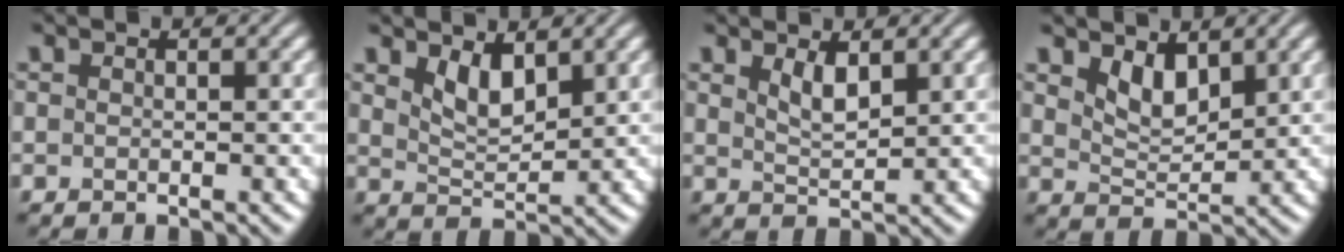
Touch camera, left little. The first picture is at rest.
{"total": 2.9, "force": [1.7, 1.2, 2.0], "torque": [-0.042, -0.010, 0.036]}
{"total": 2.2, "force": [1.3, 0.7, 1.6], "torque": [-0.033, -0.005, 0.028]}
{"total": 2.9, "force": [1.8, 1.4, 1.7], "torque": [-0.038, -0.011, 0.035]}